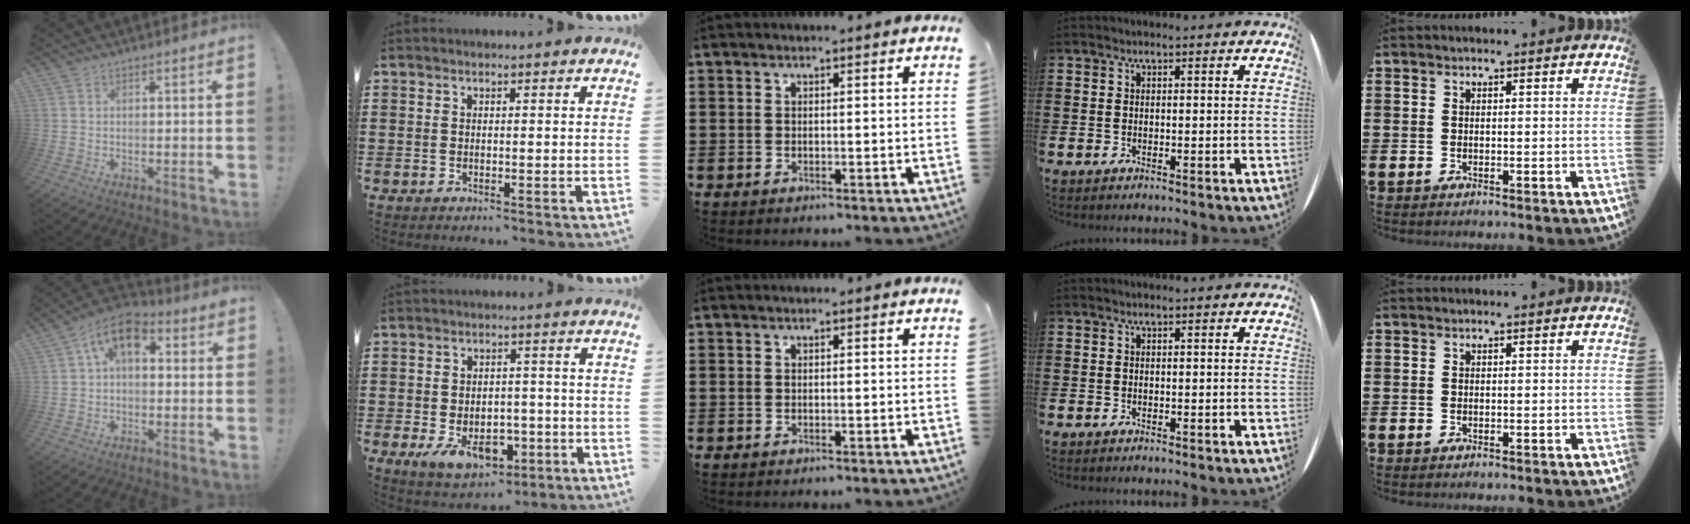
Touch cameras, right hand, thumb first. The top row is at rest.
{"thumb": {"total": 10.4, "force": [3.4, 6.3, 7.5], "torque": [-0.129, 0.004, 0.066]}, "index": {"total": 7.4, "force": [-3.0, 4.5, 5.0], "torque": [-0.085, 0.001, -0.056]}}